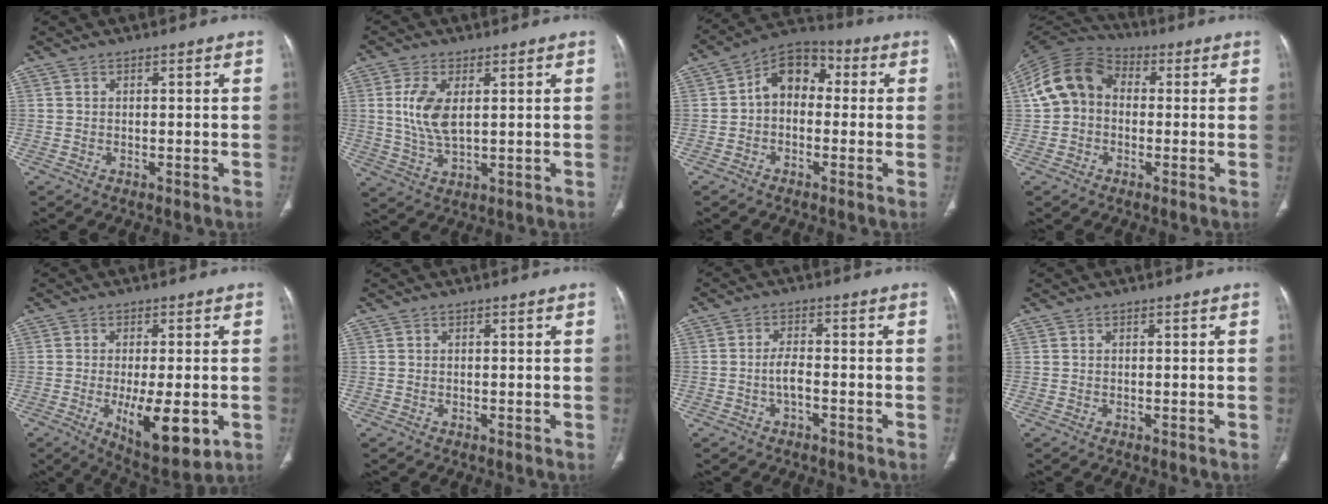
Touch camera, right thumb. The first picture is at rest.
{"total": 8.0, "force": [1.7, 3.9, 6.8], "torque": [-0.144, -0.010, 0.040]}
{"total": 9.6, "force": [0.4, 6.9, 6.6], "torque": [-0.074, 0.032, -0.013]}
{"total": 11.7, "force": [0.5, 9.3, 7.1], "torque": [-0.130, 0.035, -0.006]}
{"total": 12.2, "force": [-3.2, 4.4, 10.9], "torque": [-0.159, -0.021, -0.039]}
{"total": 0.0}
{"total": 2.9, "force": [-1.2, 1.4, 2.2], "torque": [-0.037, 0.015, -0.023]}
{"total": 0.0}